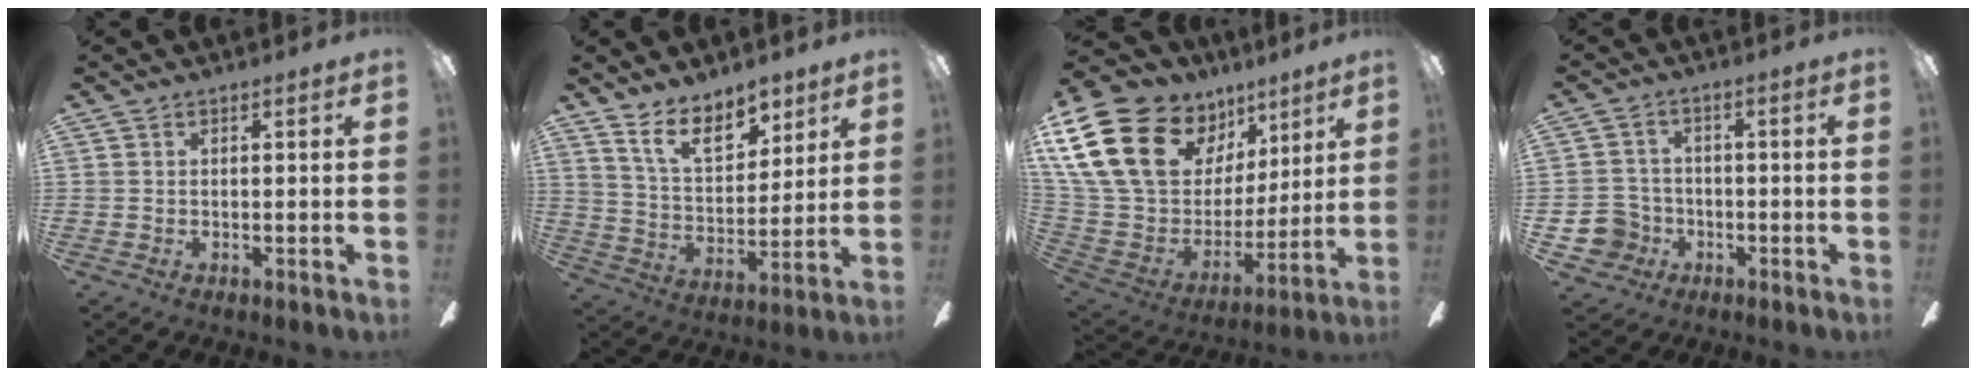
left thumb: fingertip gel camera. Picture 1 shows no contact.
{"total": 13.3, "force": [9.6, 6.2, 6.8], "torque": [-0.120, -0.048, 0.176]}
{"total": 26.3, "force": [12.7, 18.0, 14.4], "torque": [-0.304, -0.052, 0.261]}
{"total": 7.1, "force": [-2.5, 6.5, 1.5], "torque": [-0.058, 0.025, -0.044]}